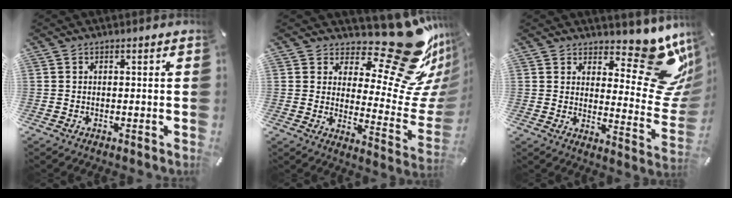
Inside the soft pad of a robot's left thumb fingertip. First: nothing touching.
{"total": 24.3, "force": [16.8, 8.5, 15.4], "torque": [-0.174, -0.138, 0.270]}
{"total": 16.5, "force": [9.5, 7.7, 11.2], "torque": [-0.115, -0.090, 0.156]}